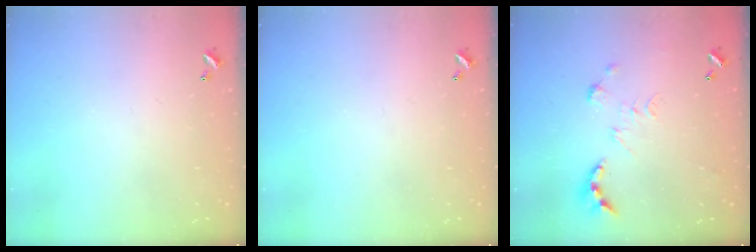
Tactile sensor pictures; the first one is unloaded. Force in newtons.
{"total": 0.0}
{"total": 0.0}